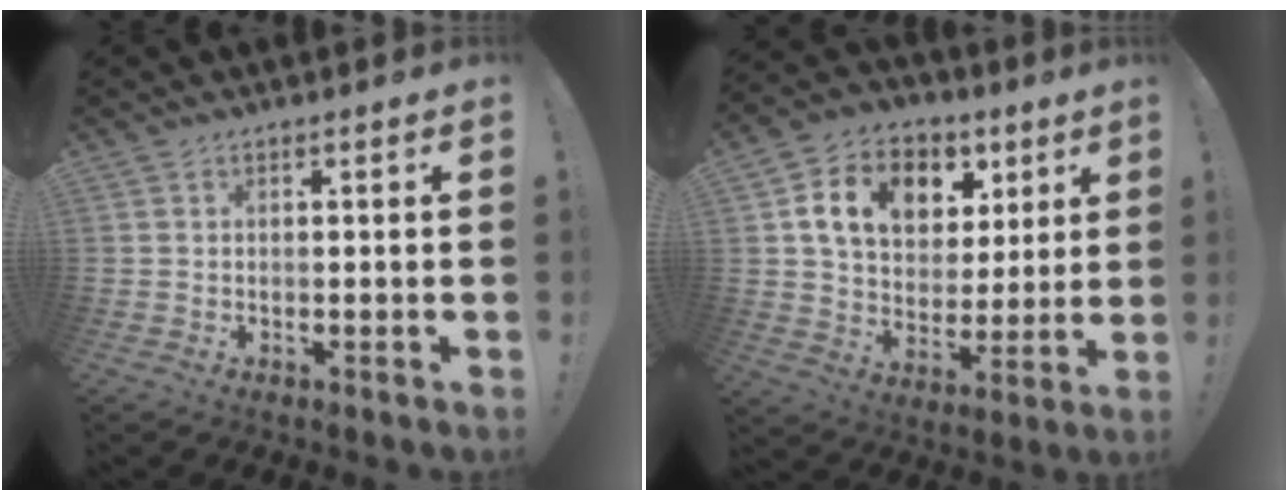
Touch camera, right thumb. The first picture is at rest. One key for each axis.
{"total": 15.5, "fx": 6.3, "fy": 11.7, "fz": 7.9, "tx": -0.120, "ty": -0.021, "tz": 0.123}